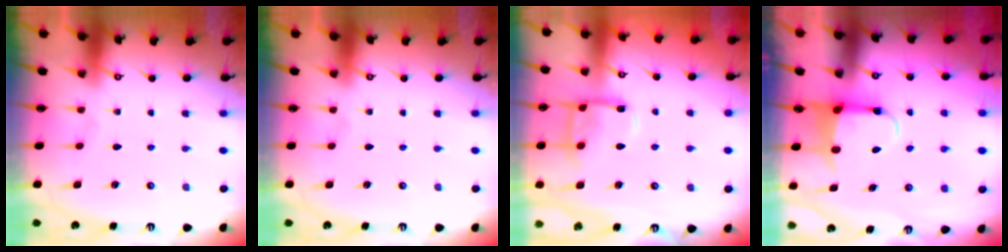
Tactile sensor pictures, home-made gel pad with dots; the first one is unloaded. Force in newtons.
{"total": 0.0}
{"total": 11.0, "press": 10.9, "slide": 1.2}
{"total": 3.9, "press": 3.7, "slide": 1.1}